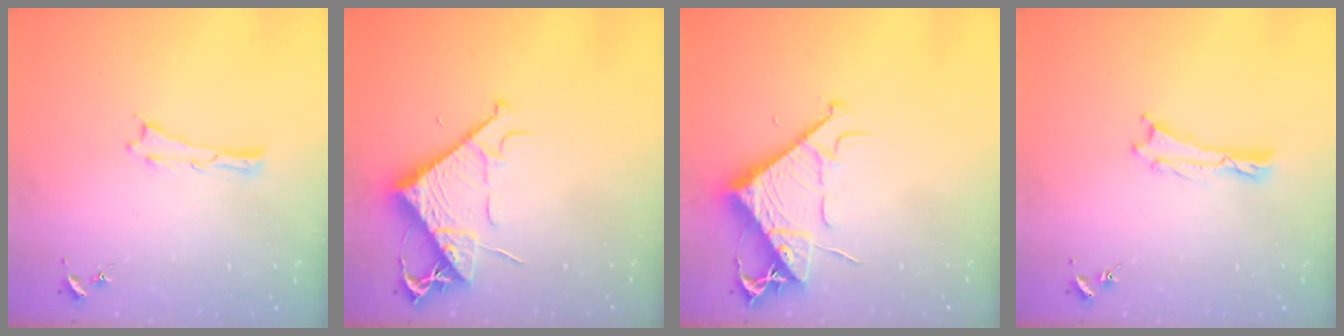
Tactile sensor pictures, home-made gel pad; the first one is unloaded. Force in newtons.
{"total": 8.2, "press": 8.1, "slide": 1.1}
{"total": 8.9, "press": 8.8, "slide": 1.1}
{"total": 0.0}